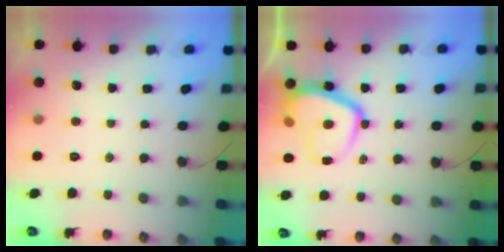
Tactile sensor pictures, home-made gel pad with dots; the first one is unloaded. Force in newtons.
{"total": 13.5, "press": 13.4, "slide": 1.2}